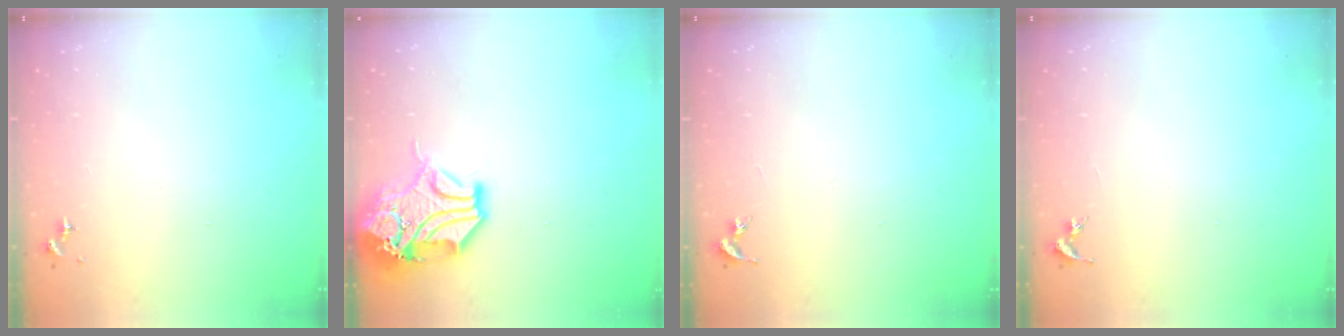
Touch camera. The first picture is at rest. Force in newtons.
{"total": 15.9, "press": 15.7, "slide": 2.2}
{"total": 0.0}
{"total": 0.0}